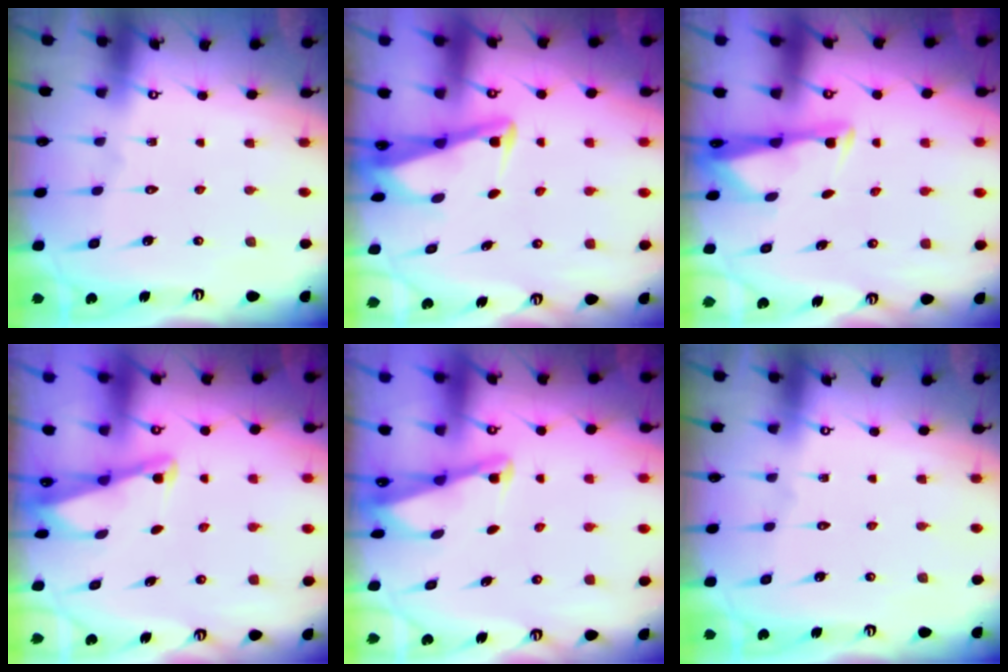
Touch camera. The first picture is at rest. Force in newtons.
{"total": 3.0, "press": 3.0, "slide": 0.3}
{"total": 2.7, "press": 2.6, "slide": 0.4}
{"total": 2.0, "press": 2.0, "slide": 0.3}
{"total": 1.9, "press": 1.9, "slide": 0.4}
{"total": 0.0}